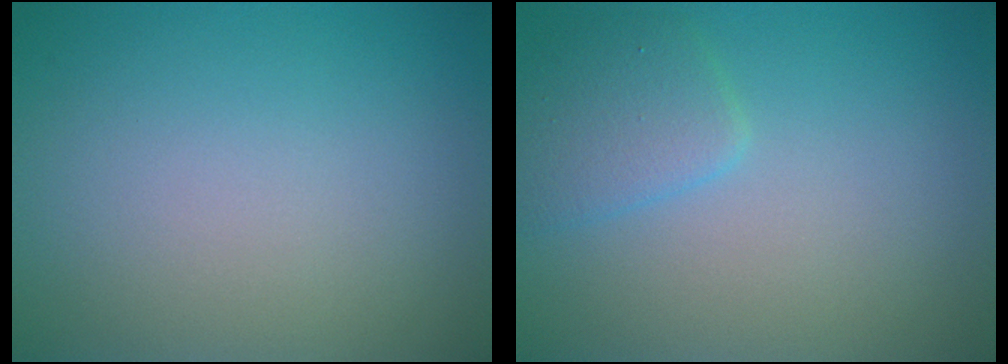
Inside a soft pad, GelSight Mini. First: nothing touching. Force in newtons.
{"total": 2.4, "press": 2.4, "slide": 0.0}